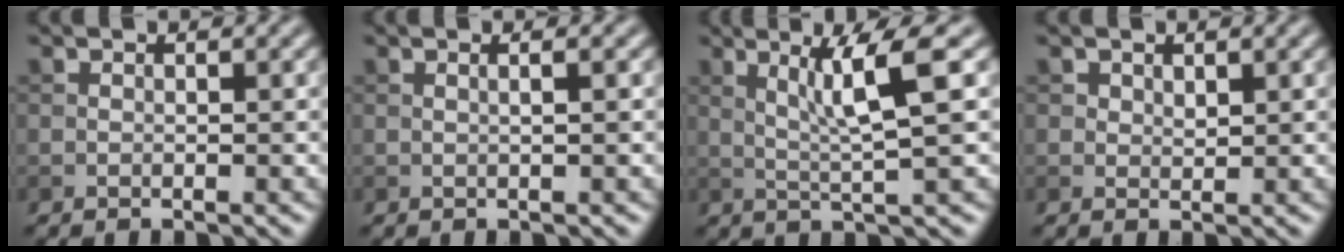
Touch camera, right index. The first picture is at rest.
{"total": 1.4, "force": [0.4, 0.5, 1.3], "torque": [-0.008, -0.001, -0.005]}
{"total": 5.0, "force": [1.4, 0.1, 4.8], "torque": [-0.091, 0.000, 0.032]}
{"total": 1.0, "force": [0.6, 0.7, 0.4], "torque": [-0.007, -0.003, 0.012]}